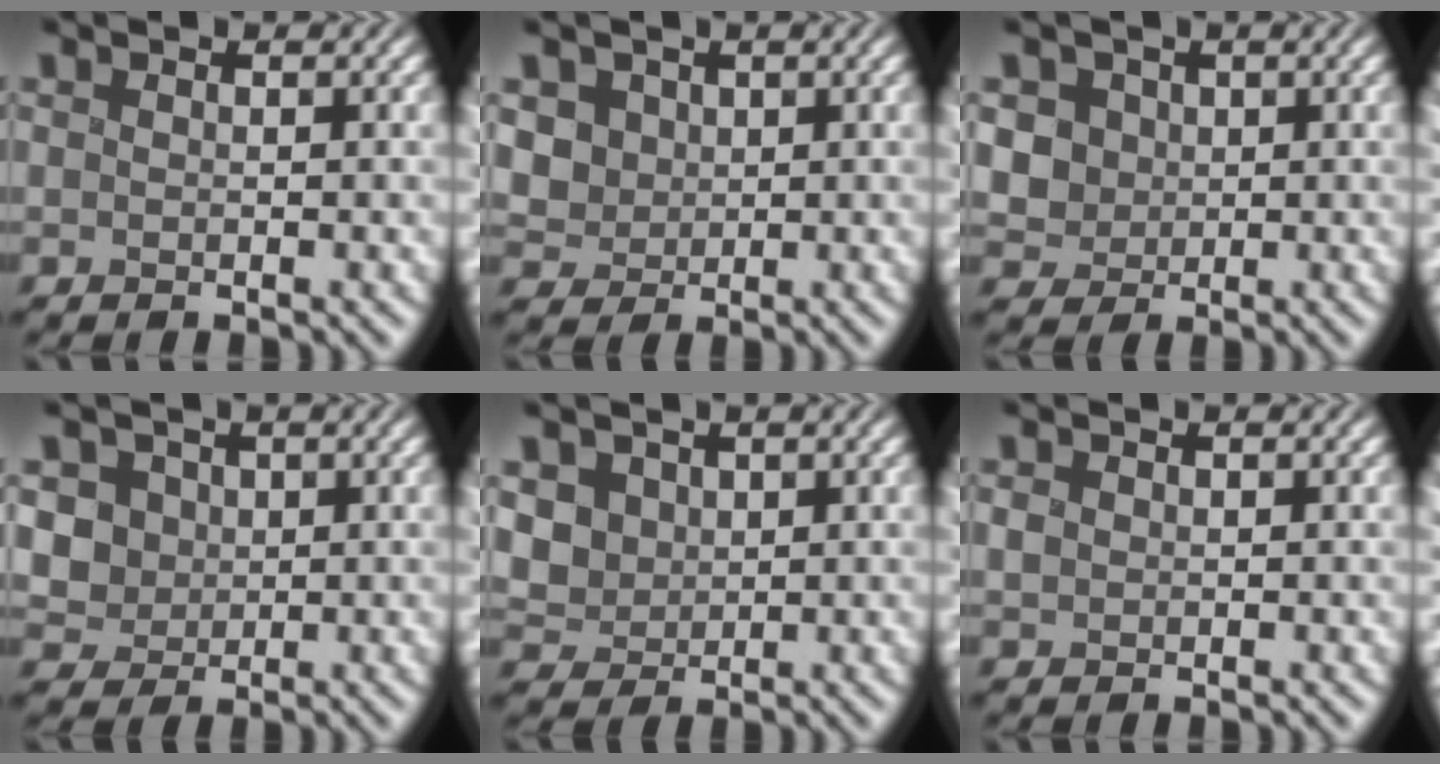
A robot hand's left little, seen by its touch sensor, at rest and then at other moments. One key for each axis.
{"total": 3.3, "fx": 0.4, "fy": 2.9, "fz": 1.4, "tx": -0.040, "ty": -0.003, "tz": 0.008}
{"total": 3.7, "fx": 0.4, "fy": 3.4, "fz": 1.5, "tx": -0.044, "ty": 0.006, "tz": 0.012}
{"total": 4.7, "fx": 0.5, "fy": 4.2, "fz": 2.0, "tx": -0.054, "ty": 0.011, "tz": 0.007}
{"total": 3.6, "fx": 0.4, "fy": 3.2, "fz": 1.7, "tx": -0.047, "ty": -0.001, "tz": 0.004}
{"total": 0.6, "fx": 0.1, "fy": 0.6, "fz": 0.2, "tx": -0.003, "ty": 0.001, "tz": 0.003}